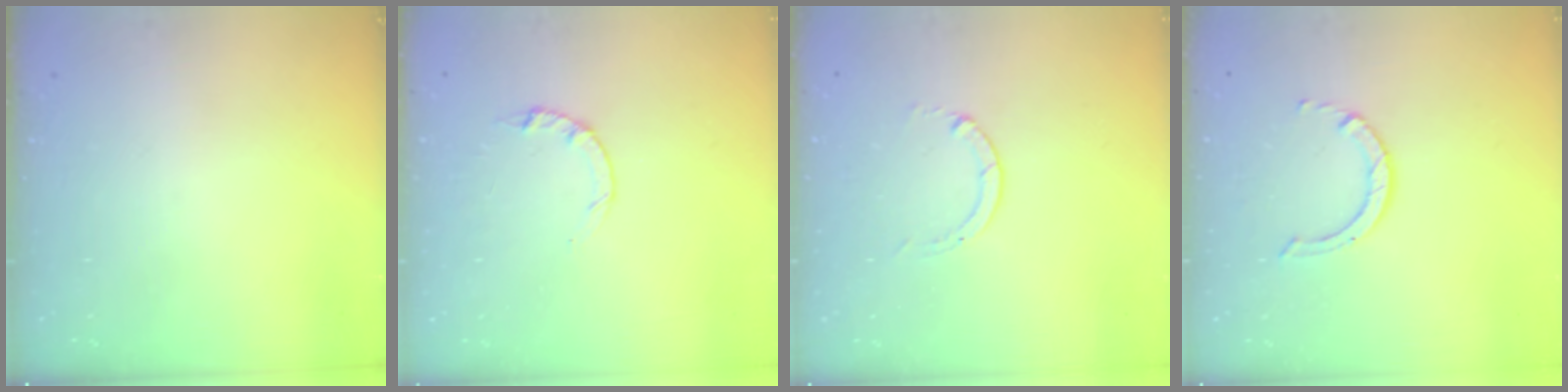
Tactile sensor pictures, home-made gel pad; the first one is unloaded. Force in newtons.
{"total": 2.2, "press": 2.1, "slide": 0.4}
{"total": 0.6, "press": 0.5, "slide": 0.1}
{"total": 3.5, "press": 3.5, "slide": 0.5}